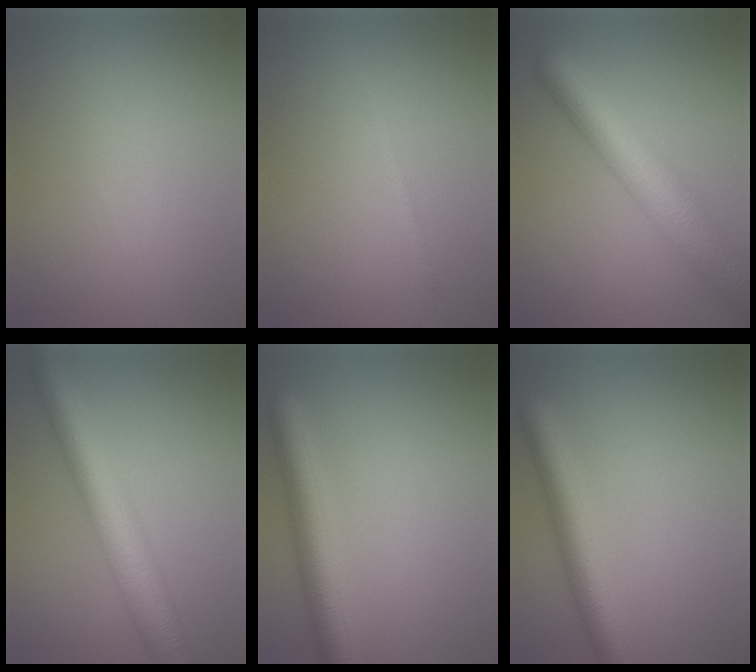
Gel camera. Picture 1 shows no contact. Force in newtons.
{"total": 0.6, "press": 0.6, "slide": 0.0}
{"total": 8.8, "press": 8.8, "slide": 0.3}
{"total": 7.5, "press": 7.5, "slide": 0.2}
{"total": 5.2, "press": 5.2, "slide": 0.2}
{"total": 5.2, "press": 5.2, "slide": 0.2}